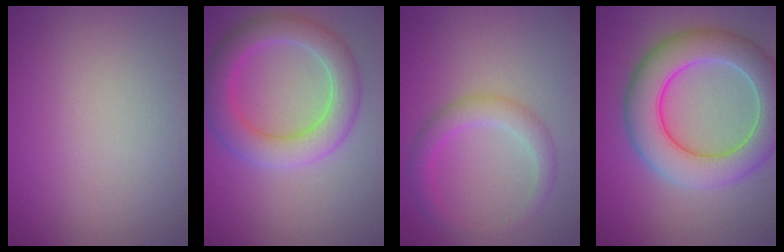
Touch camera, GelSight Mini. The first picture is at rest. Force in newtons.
{"total": 5.3, "press": 5.3, "slide": 0.1}
{"total": 2.7, "press": 2.7, "slide": 0.1}
{"total": 8.1, "press": 8.0, "slide": 0.6}